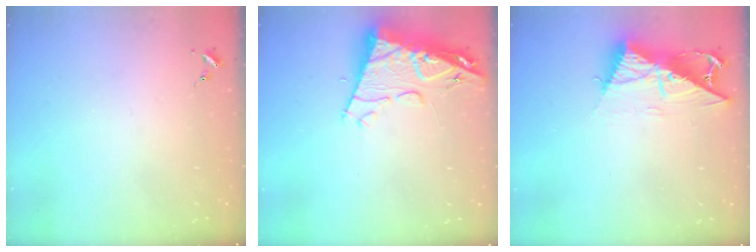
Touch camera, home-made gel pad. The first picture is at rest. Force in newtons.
{"total": 15.9, "press": 15.8, "slide": 1.5}
{"total": 13.0, "press": 13.0, "slide": 1.1}